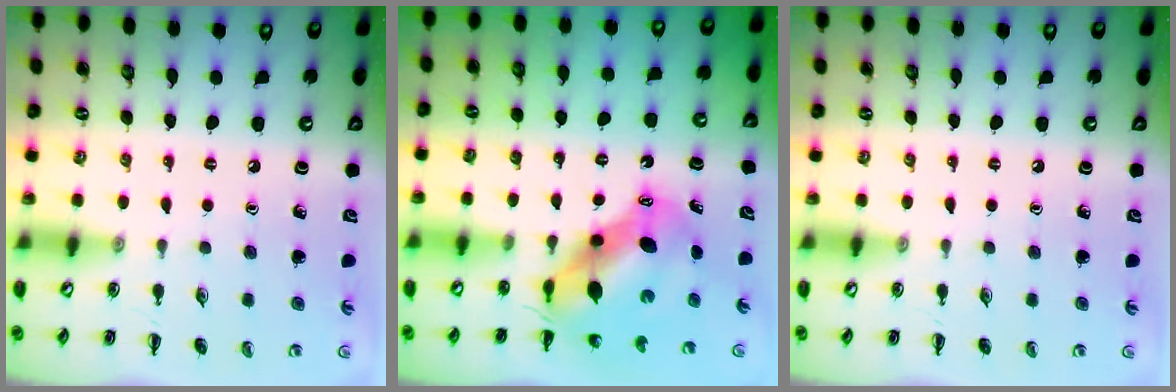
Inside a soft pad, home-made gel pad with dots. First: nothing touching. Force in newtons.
{"total": 8.1, "press": 7.9, "slide": 1.6}
{"total": 0.0}